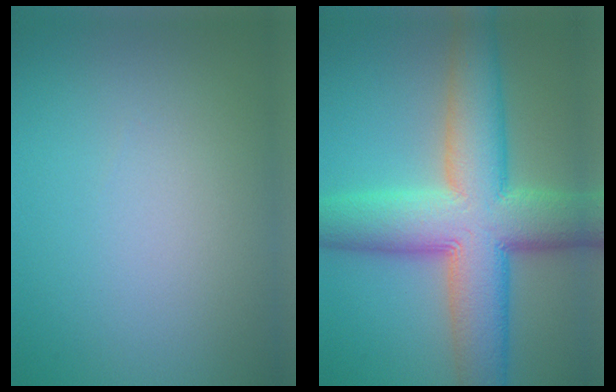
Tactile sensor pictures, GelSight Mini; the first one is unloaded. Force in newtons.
{"total": 12.8, "press": 12.8, "slide": 0.5}